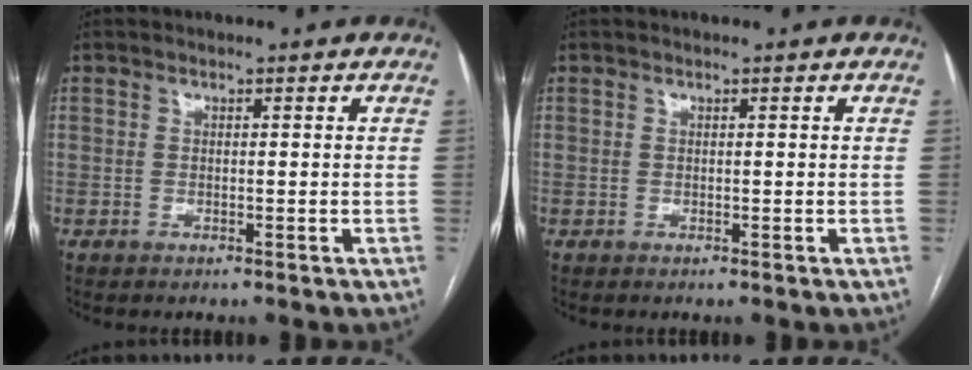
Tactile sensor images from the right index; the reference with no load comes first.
{"total": 0.0}